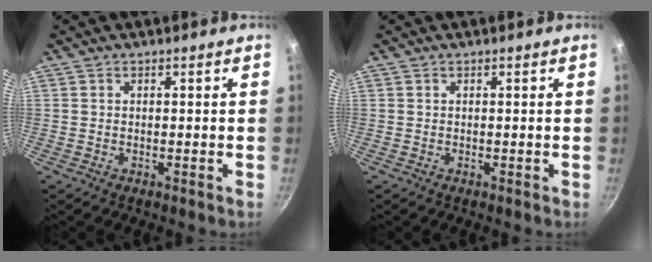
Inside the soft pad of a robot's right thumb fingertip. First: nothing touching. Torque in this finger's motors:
{"motor_torque": [0.00, 0.00, 0.00, 0.00, 0.00]}